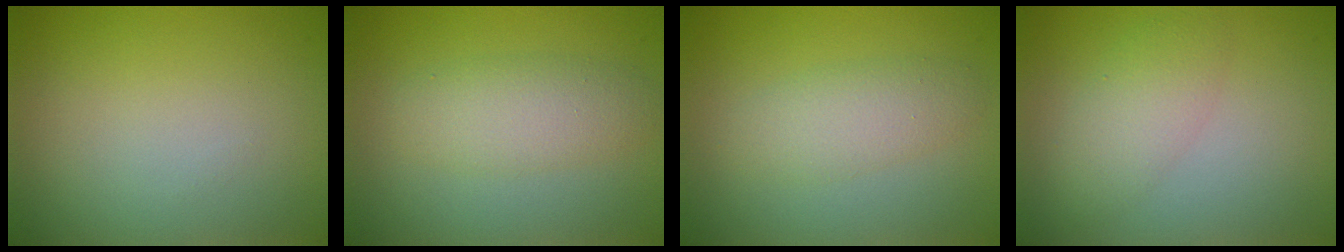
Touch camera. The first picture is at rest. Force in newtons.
{"total": 3.4, "press": 3.4, "slide": 0.2}
{"total": 2.7, "press": 2.7, "slide": 0.0}
{"total": 3.0, "press": 3.0, "slide": 0.1}